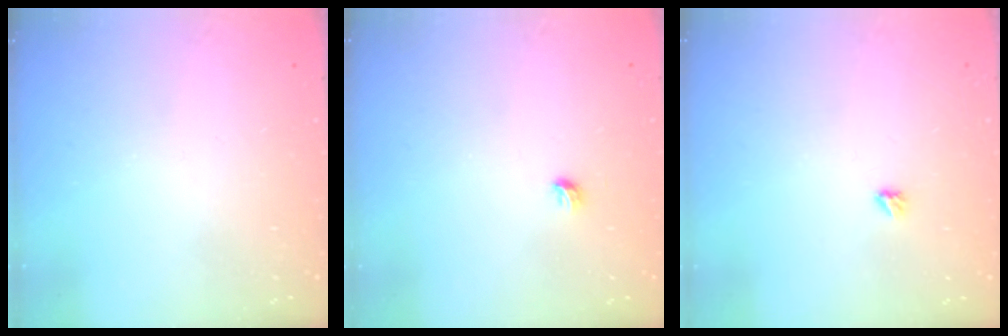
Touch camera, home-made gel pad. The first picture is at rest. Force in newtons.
{"total": 3.6, "press": 3.5, "slide": 1.0}
{"total": 2.9, "press": 2.9, "slide": 0.5}